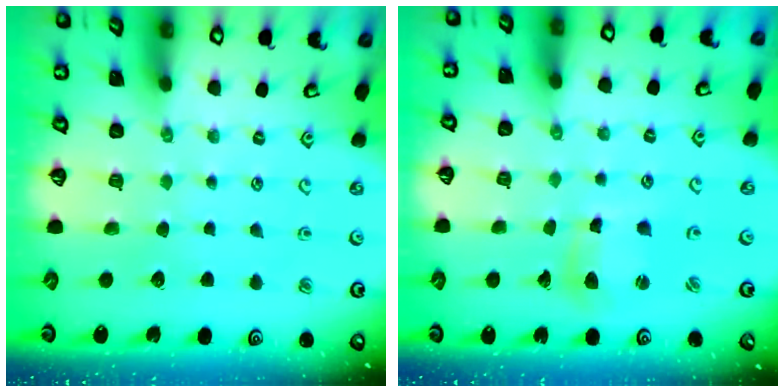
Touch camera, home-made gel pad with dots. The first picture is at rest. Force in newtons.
{"total": 5.4, "press": 5.3, "slide": 0.8}